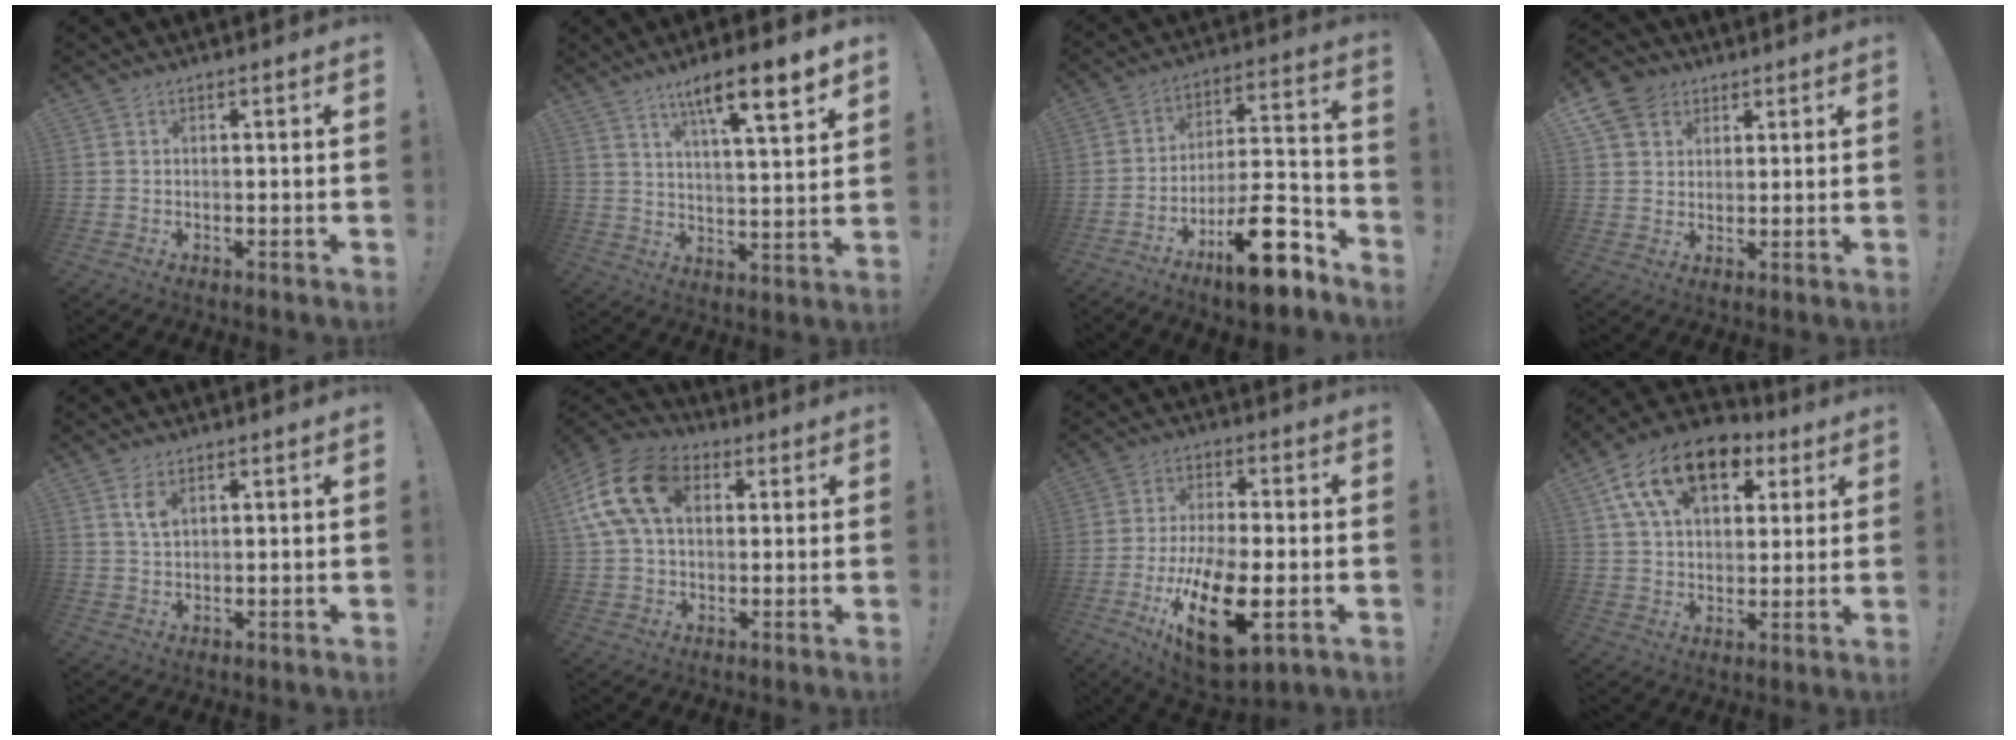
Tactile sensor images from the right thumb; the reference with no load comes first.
{"total": 12.7, "force": [7.9, 2.1, 9.7], "torque": [-0.151, -0.043, 0.122]}
{"total": 19.5, "force": [-12.3, 6.1, 13.9], "torque": [-0.189, 0.083, -0.193]}
{"total": 8.5, "force": [4.5, 6.7, 2.5], "torque": [-0.042, -0.023, 0.091]}
{"total": 3.6, "force": [1.9, 1.5, 2.7], "torque": [-0.042, -0.006, 0.031]}
{"total": 17.3, "force": [5.1, 11.8, 11.6], "torque": [-0.225, -0.001, 0.095]}
{"total": 18.9, "force": [-6.0, 8.1, 16.0], "torque": [-0.276, 0.015, -0.087]}
{"total": 17.3, "force": [8.4, 10.6, 10.8], "torque": [-0.186, -0.026, 0.155]}